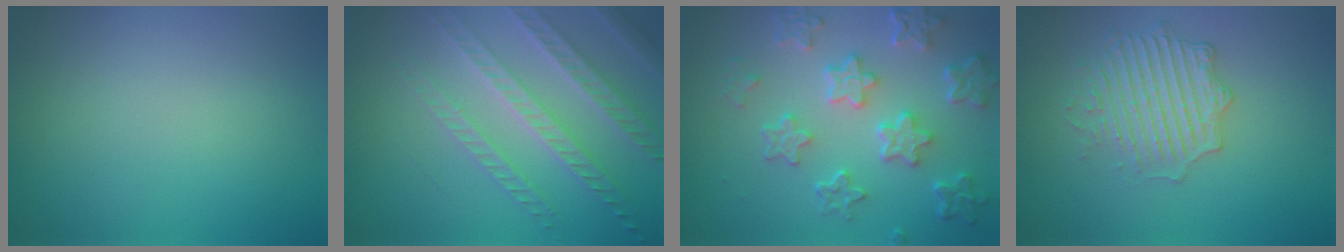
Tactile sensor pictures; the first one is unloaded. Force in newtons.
{"total": 4.2, "press": 4.1, "slide": 0.9}
{"total": 6.0, "press": 4.7, "slide": 3.9}
{"total": 3.7, "press": 3.2, "slide": 1.8}